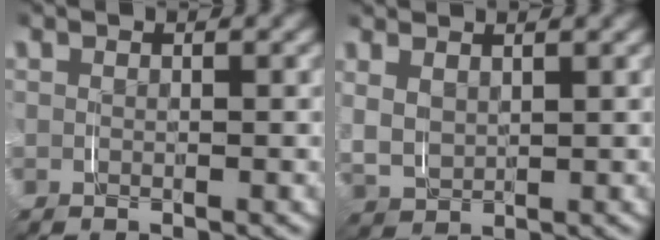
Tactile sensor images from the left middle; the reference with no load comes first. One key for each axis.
{"total": 2.1, "fx": 2.0, "fy": 0.7, "fz": -0.1, "tx": -0.004, "ty": 0.000, "tz": 0.038}